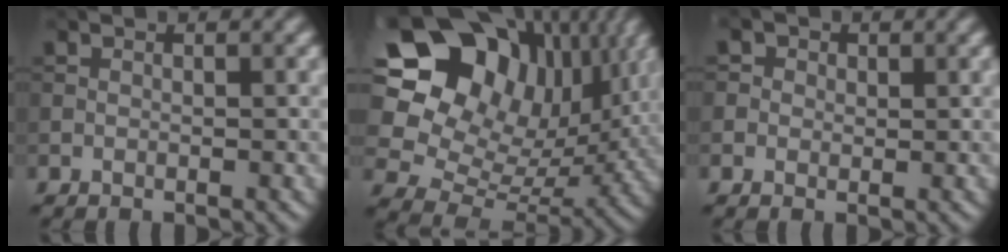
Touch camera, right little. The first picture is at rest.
{"total": 14.2, "force": [5.7, 10.2, 8.0], "torque": [-0.159, 0.031, 0.099]}
{"total": 0.7, "force": [-0.4, -0.1, -0.6], "torque": [0.022, -0.006, -0.020]}